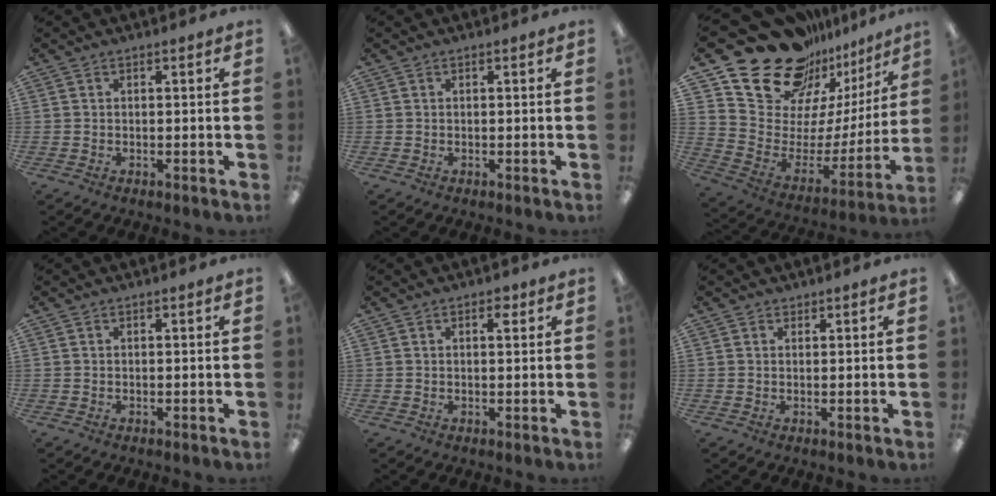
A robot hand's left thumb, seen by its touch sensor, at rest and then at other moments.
{"total": 0.0}
{"total": 22.9, "force": [18.9, 11.3, 6.3], "torque": [-0.097, -0.148, 0.350]}
{"total": 0.0}
{"total": 1.9, "force": [1.0, 0.9, 1.4], "torque": [-0.013, -0.003, 0.014]}
{"total": 0.9, "force": [0.8, 0.3, -0.1], "torque": [0.001, 0.000, 0.016]}